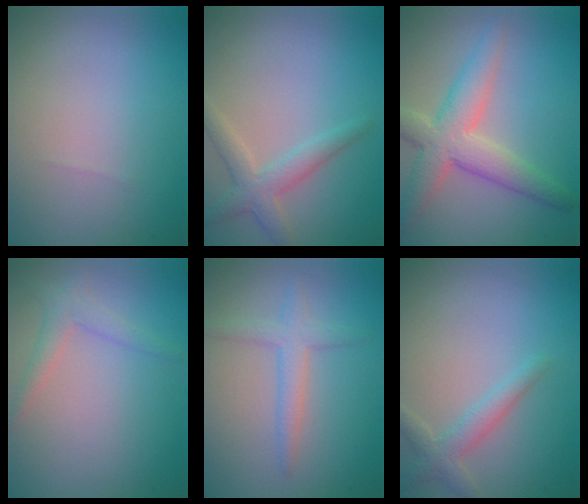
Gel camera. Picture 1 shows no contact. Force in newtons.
{"total": 2.8, "press": 2.8, "slide": 0.1}
{"total": 5.4, "press": 5.4, "slide": 0.4}
{"total": 1.8, "press": 1.8, "slide": 0.1}
{"total": 2.4, "press": 2.4, "slide": 0.1}
{"total": 2.3, "press": 2.3, "slide": 0.0}